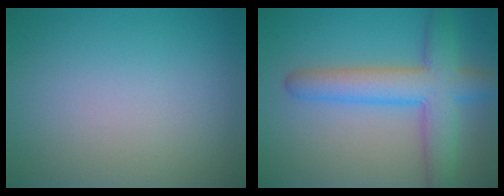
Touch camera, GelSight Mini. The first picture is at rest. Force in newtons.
{"total": 6.4, "press": 6.4, "slide": 0.4}